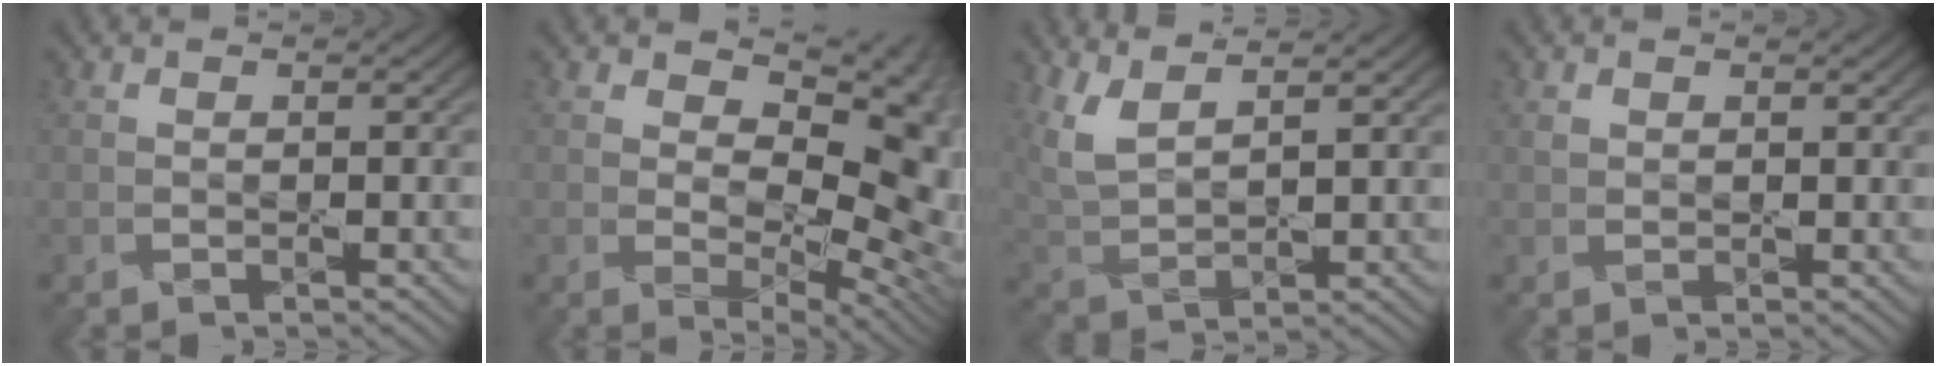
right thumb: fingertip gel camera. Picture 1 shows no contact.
{"total": 12.8, "force": [3.0, 7.3, 10.1], "torque": [-0.132, -0.010, 0.050]}
{"total": 6.1, "force": [4.1, 2.1, 4.0], "torque": [-0.108, -0.001, 0.089]}
{"total": 1.1, "force": [0.6, 0.8, 0.4], "torque": [-0.010, -0.003, 0.013]}